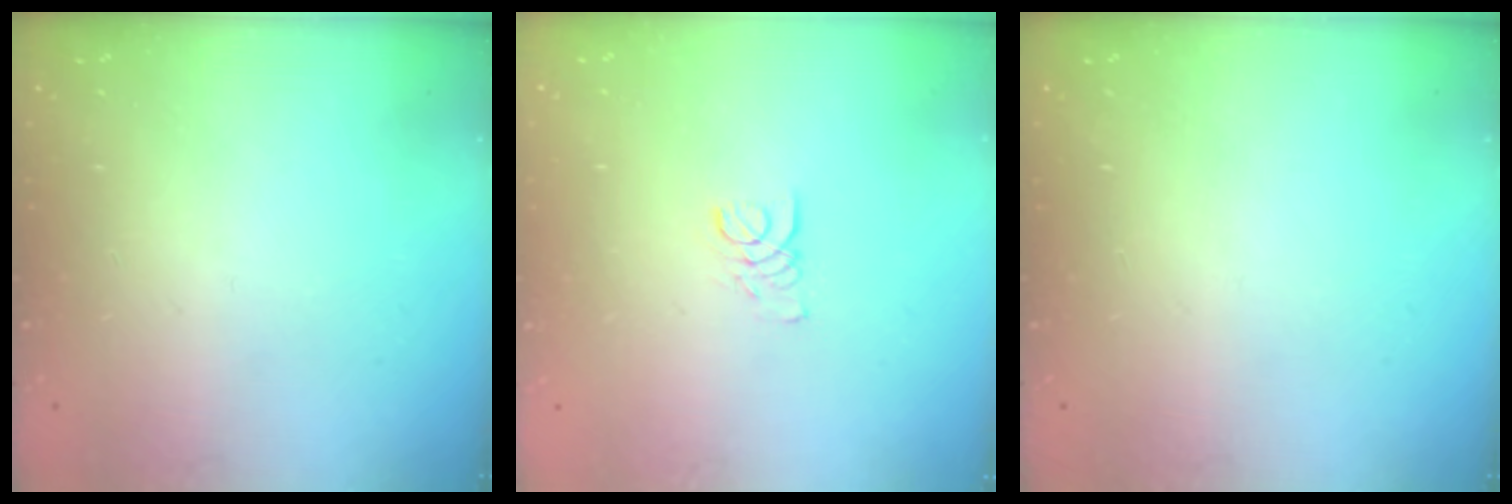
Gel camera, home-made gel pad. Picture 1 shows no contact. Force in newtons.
{"total": 1.6, "press": 1.6, "slide": 0.1}
{"total": 0.0}